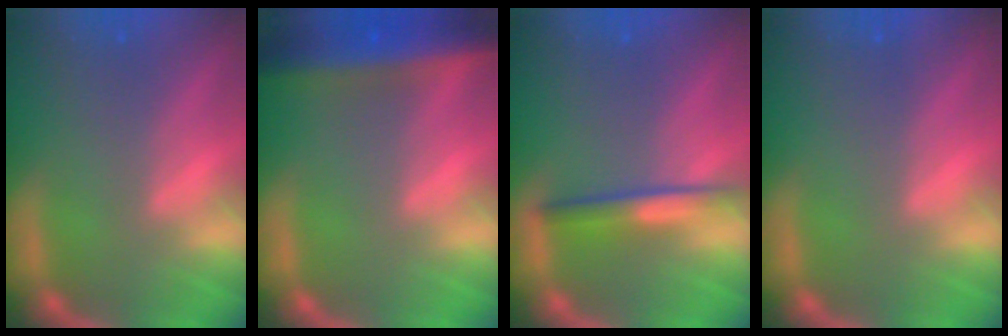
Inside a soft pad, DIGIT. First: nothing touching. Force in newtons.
{"total": 8.5}
{"total": 3.0}
{"total": 0.0}